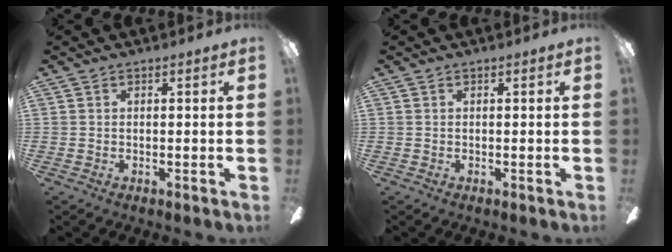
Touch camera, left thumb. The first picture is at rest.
{"total": 0.0}